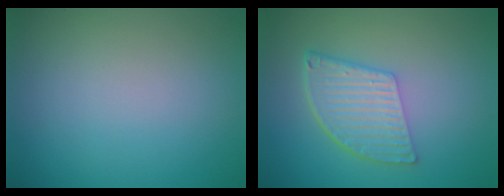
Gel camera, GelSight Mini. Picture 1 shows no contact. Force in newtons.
{"total": 5.5, "press": 3.8, "slide": 4.0}